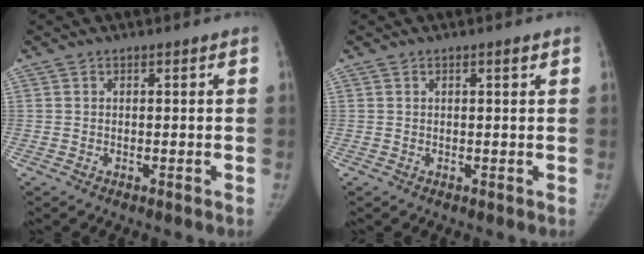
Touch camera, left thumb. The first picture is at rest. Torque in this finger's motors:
{"motor_torque": [0.29, -0.17, 0.50, -0.22, 0.04]}